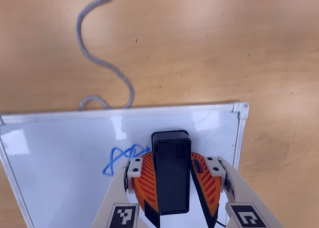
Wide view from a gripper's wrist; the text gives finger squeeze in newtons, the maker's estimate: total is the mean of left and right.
{"total": 11.9, "left": 13.5, "right": 10.3}